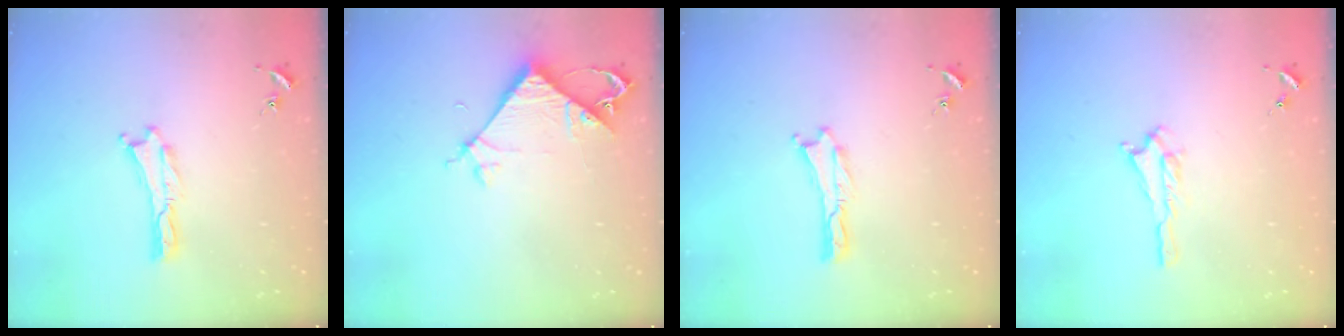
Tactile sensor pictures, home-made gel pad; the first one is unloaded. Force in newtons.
{"total": 6.6, "press": 6.6, "slide": 0.3}
{"total": 0.0}
{"total": 1.3, "press": 1.3, "slide": 0.2}